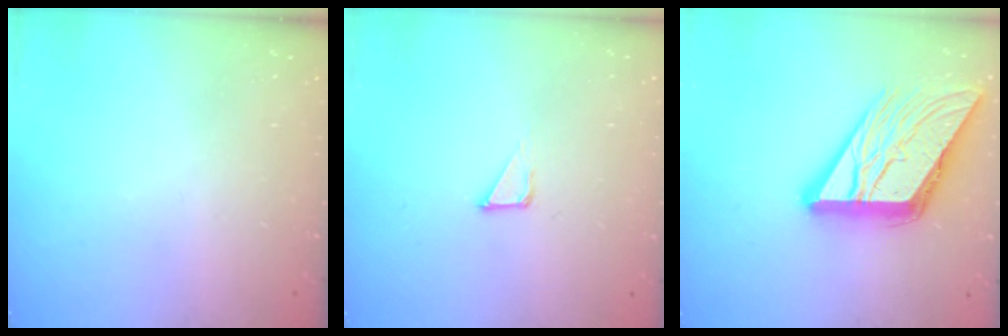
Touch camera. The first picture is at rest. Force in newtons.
{"total": 2.8, "press": 2.8, "slide": 0.1}
{"total": 17.1, "press": 17.1, "slide": 1.8}